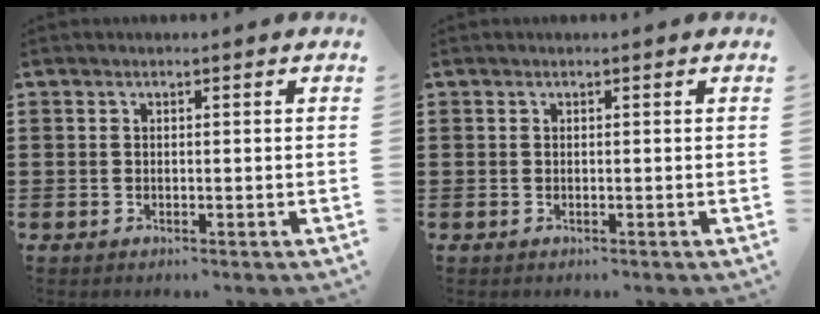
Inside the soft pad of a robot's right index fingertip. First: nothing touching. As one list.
[{"total": 0.0}]